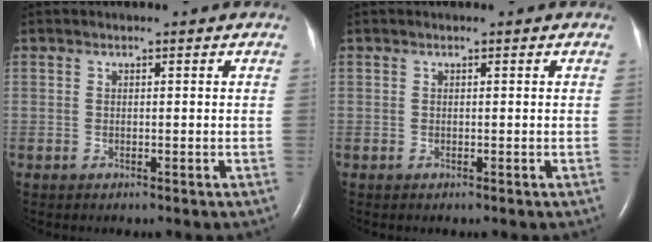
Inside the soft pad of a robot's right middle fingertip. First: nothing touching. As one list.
[{"total": 0.0}]